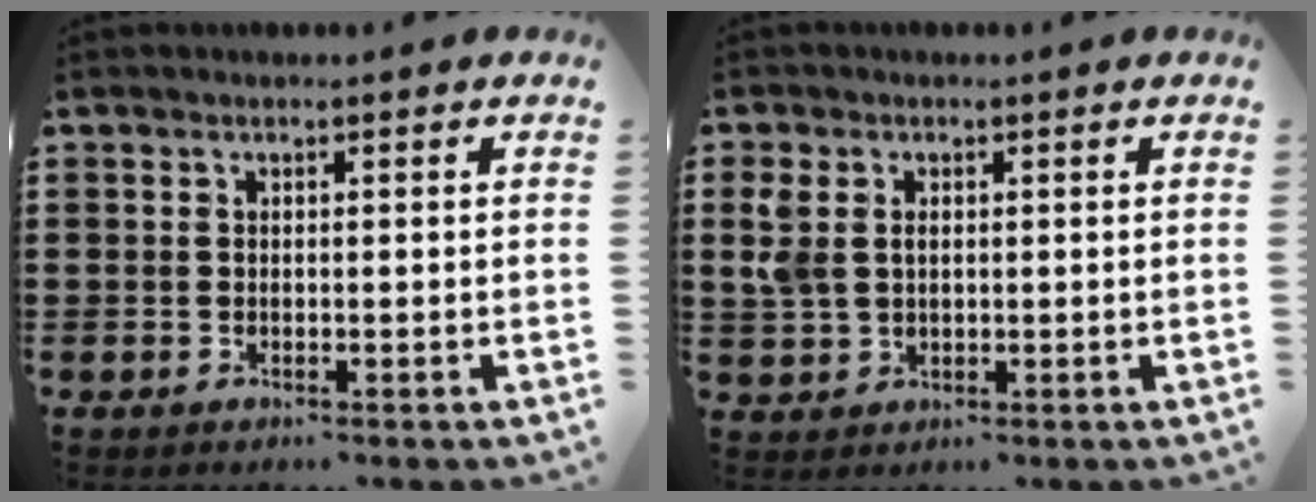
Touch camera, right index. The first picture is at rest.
{"total": 3.2, "force": [1.0, 2.4, 2.0], "torque": [-0.054, 0.007, 0.014]}